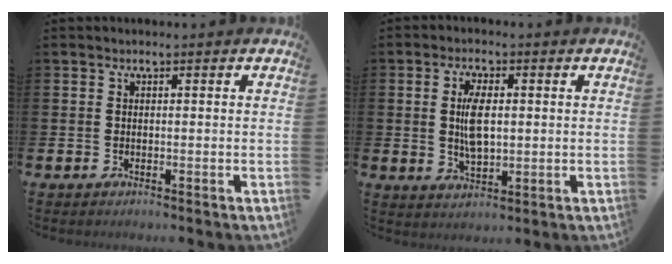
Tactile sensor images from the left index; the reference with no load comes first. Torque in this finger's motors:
{"motor_torque": [0.99, 0.28, 0.65, 0.18]}